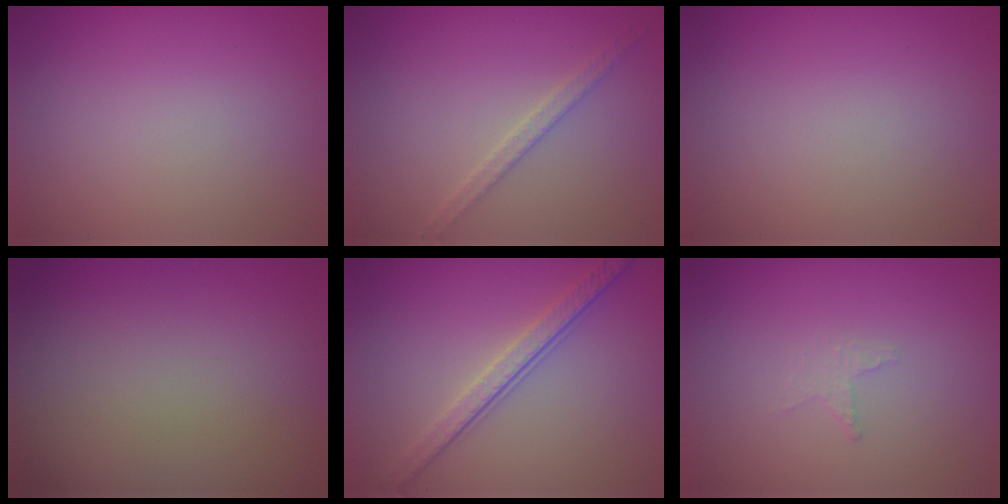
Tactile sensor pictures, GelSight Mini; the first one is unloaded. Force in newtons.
{"total": 1.9, "press": 1.9, "slide": 0.4}
{"total": 0.0}
{"total": 0.0}
{"total": 3.8, "press": 3.0, "slide": 2.4}
{"total": 0.9, "press": 0.8, "slide": 0.3}